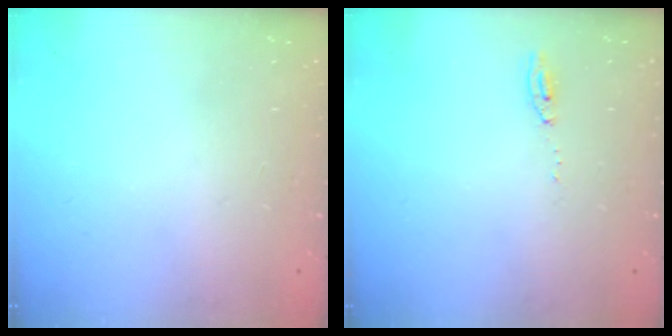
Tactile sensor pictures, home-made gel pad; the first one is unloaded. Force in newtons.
{"total": 4.8, "press": 4.8, "slide": 0.6}